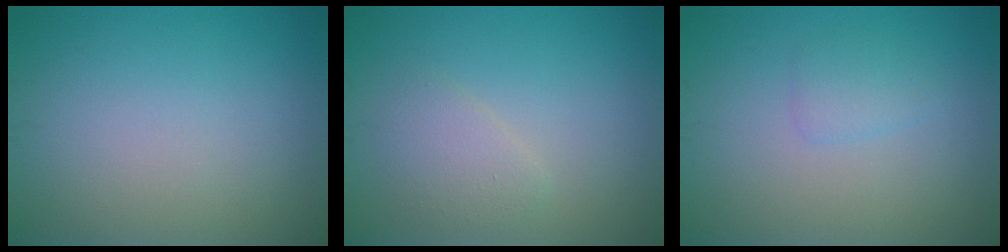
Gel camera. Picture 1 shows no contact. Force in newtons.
{"total": 1.9, "press": 1.9, "slide": 0.1}
{"total": 1.2, "press": 1.2, "slide": 0.1}